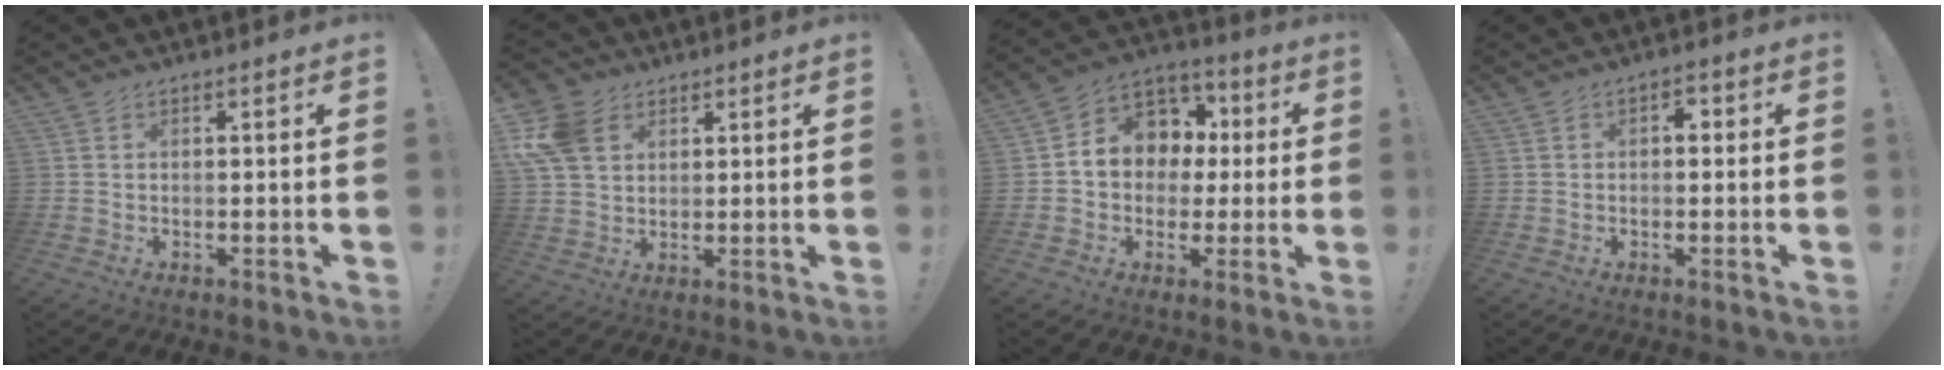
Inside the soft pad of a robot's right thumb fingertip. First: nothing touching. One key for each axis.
{"total": 12.6, "fx": 4.8, "fy": 9.3, "fz": 7.1, "tx": -0.142, "ty": -0.007, "tz": 0.098}
{"total": 11.2, "fx": 1.4, "fy": 9.9, "fz": 4.9, "tx": -0.056, "ty": -0.004, "tz": 0.034}
{"total": 2.6, "fx": -0.1, "fy": 1.8, "fz": 1.8, "tx": -0.020, "ty": 0.001, "tz": -0.008}